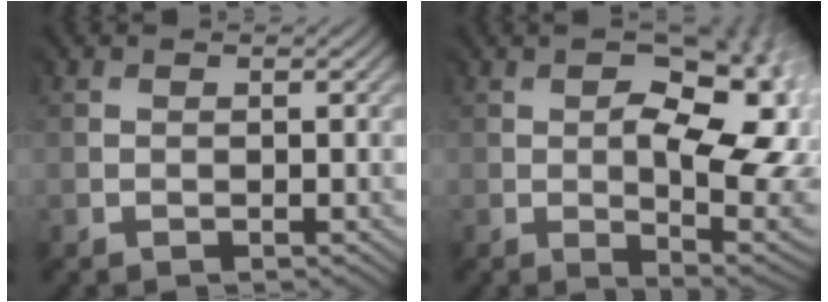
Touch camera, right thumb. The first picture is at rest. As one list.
[{"total": 14.4, "force": [-1.1, 7.2, 12.4], "torque": [-0.139, 0.013, -0.011]}]